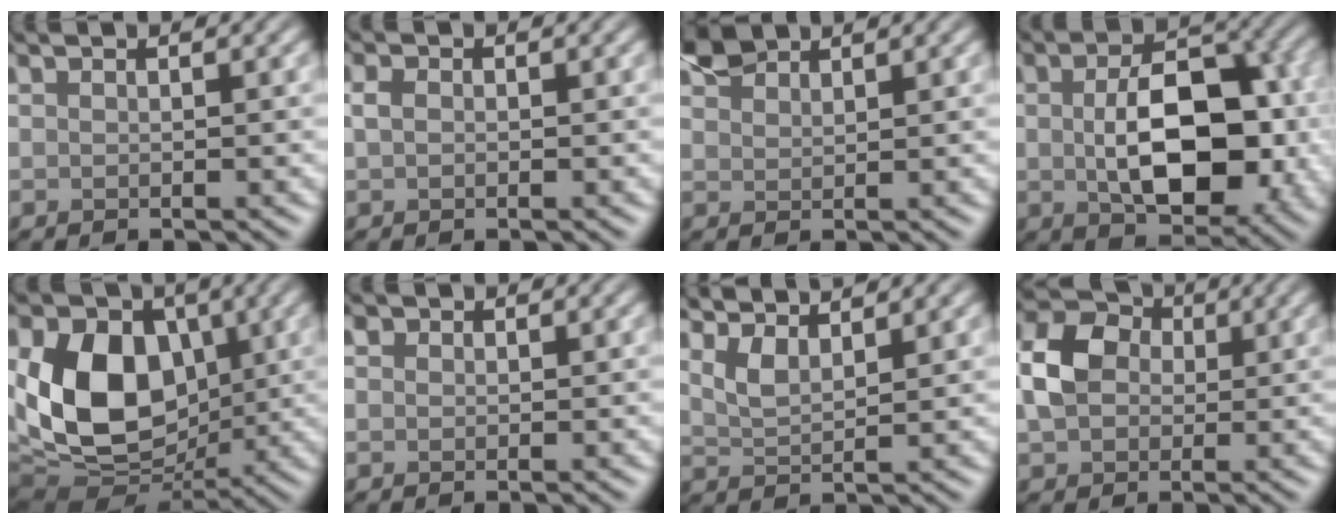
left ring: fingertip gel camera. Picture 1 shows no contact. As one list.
[{"total": 1.2, "force": [-0.4, 0.9, 0.7], "torque": [-0.013, 0.001, -0.013]}, {"total": 2.5, "force": [2.1, 1.0, 1.0], "torque": [-0.021, 0.008, 0.037]}, {"total": 9.8, "force": [-1.2, 5.7, 7.8], "torque": [-0.131, -0.013, -0.013]}, {"total": 12.0, "force": [0.6, 8.6, 8.4], "torque": [-0.147, -0.006, -0.003]}, {"total": 0.7, "force": [0.2, 0.7, 0.2], "torque": [-0.005, -0.001, 0.003]}, {"total": 2.5, "force": [2.0, 0.6, 1.4], "torque": [-0.037, -0.002, 0.036]}, {"total": 4.9, "force": [-0.2, 4.1, 2.8], "torque": [-0.068, 0.007, -0.018]}]